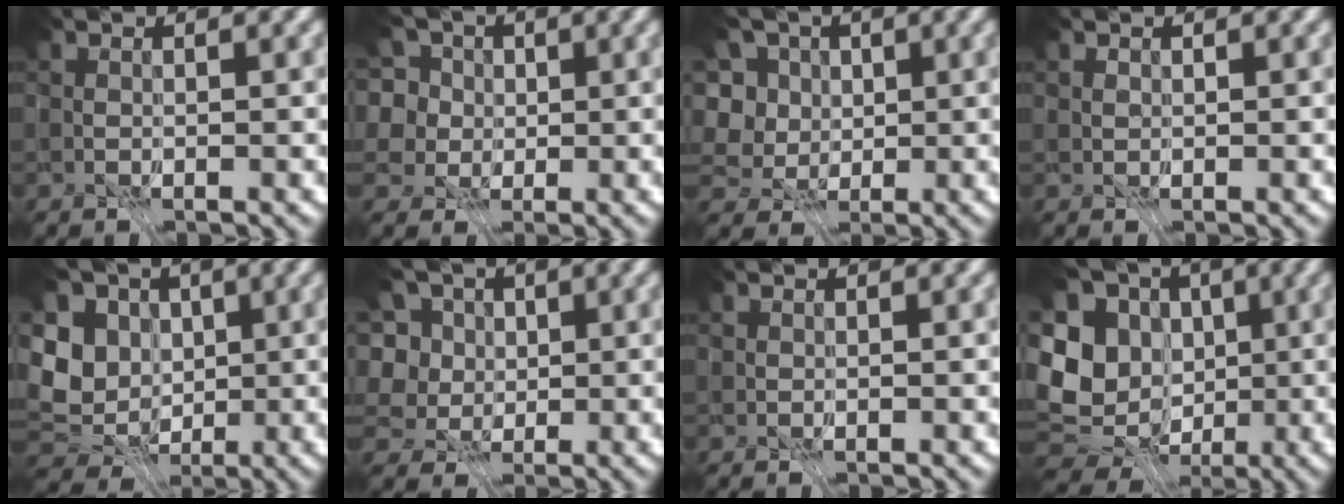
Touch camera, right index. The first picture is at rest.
{"total": 6.2, "force": [2.3, 5.0, 2.8], "torque": [-0.072, 0.018, 0.021]}
{"total": 6.7, "force": [0.3, 5.7, 3.6], "torque": [-0.096, 0.022, -0.026]}
{"total": 2.6, "force": [1.5, 1.8, 1.2], "torque": [-0.020, 0.006, 0.021]}
{"total": 8.2, "force": [-2.0, 6.8, 4.1], "torque": [-0.094, -0.024, -0.026]}
{"total": 5.2, "force": [1.4, 4.0, 3.1], "torque": [-0.073, 0.014, -0.004]}
{"total": 0.9, "force": [0.4, 0.6, 0.4], "torque": [-0.010, 0.004, 0.006]}
{"total": 10.8, "force": [-3.0, 8.9, 5.4], "torque": [-0.124, -0.016, -0.034]}